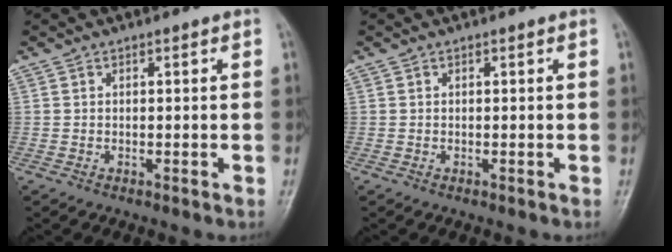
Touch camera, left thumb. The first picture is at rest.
{"total": 0.0}